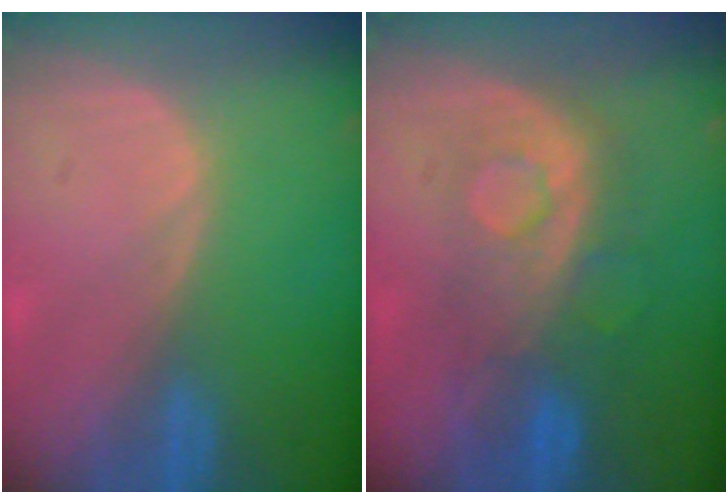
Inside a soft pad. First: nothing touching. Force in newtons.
{"total": 7.8, "press": 7.8, "slide": 0.6}